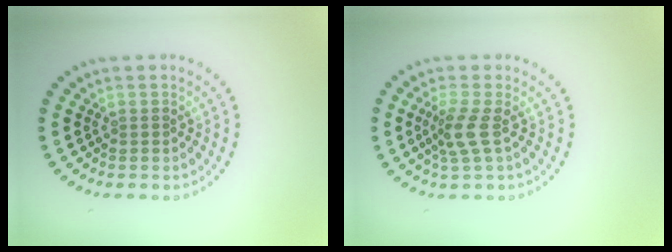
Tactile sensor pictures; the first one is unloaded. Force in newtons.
{"total": 2.3, "press": 1.7, "slide": 1.5}